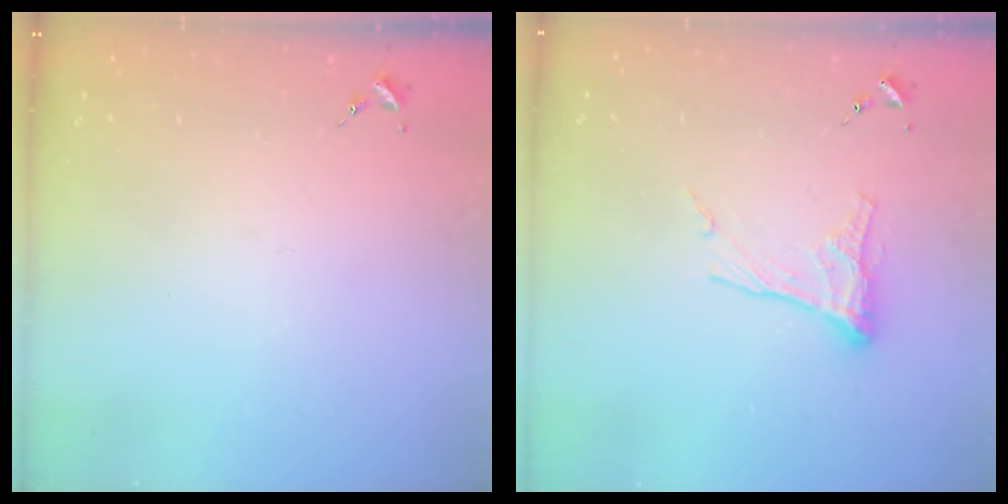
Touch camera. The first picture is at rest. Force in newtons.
{"total": 10.6, "press": 10.6, "slide": 0.6}